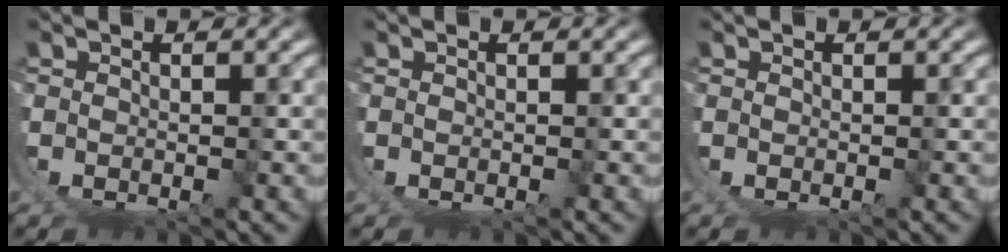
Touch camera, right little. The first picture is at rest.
{"total": 0.0}
{"total": 0.0}